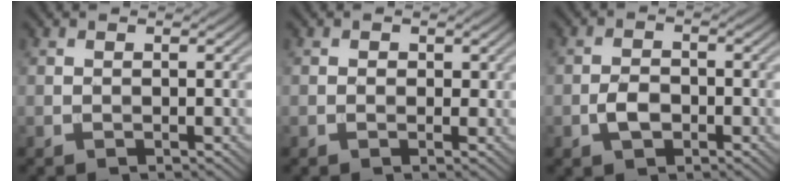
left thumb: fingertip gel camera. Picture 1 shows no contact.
{"total": 0.8, "force": [0.1, 0.7, 0.5], "torque": [-0.004, -0.005, 0.000]}
{"total": 2.9, "force": [-1.2, 1.7, 2.0], "torque": [-0.040, 0.001, -0.024]}